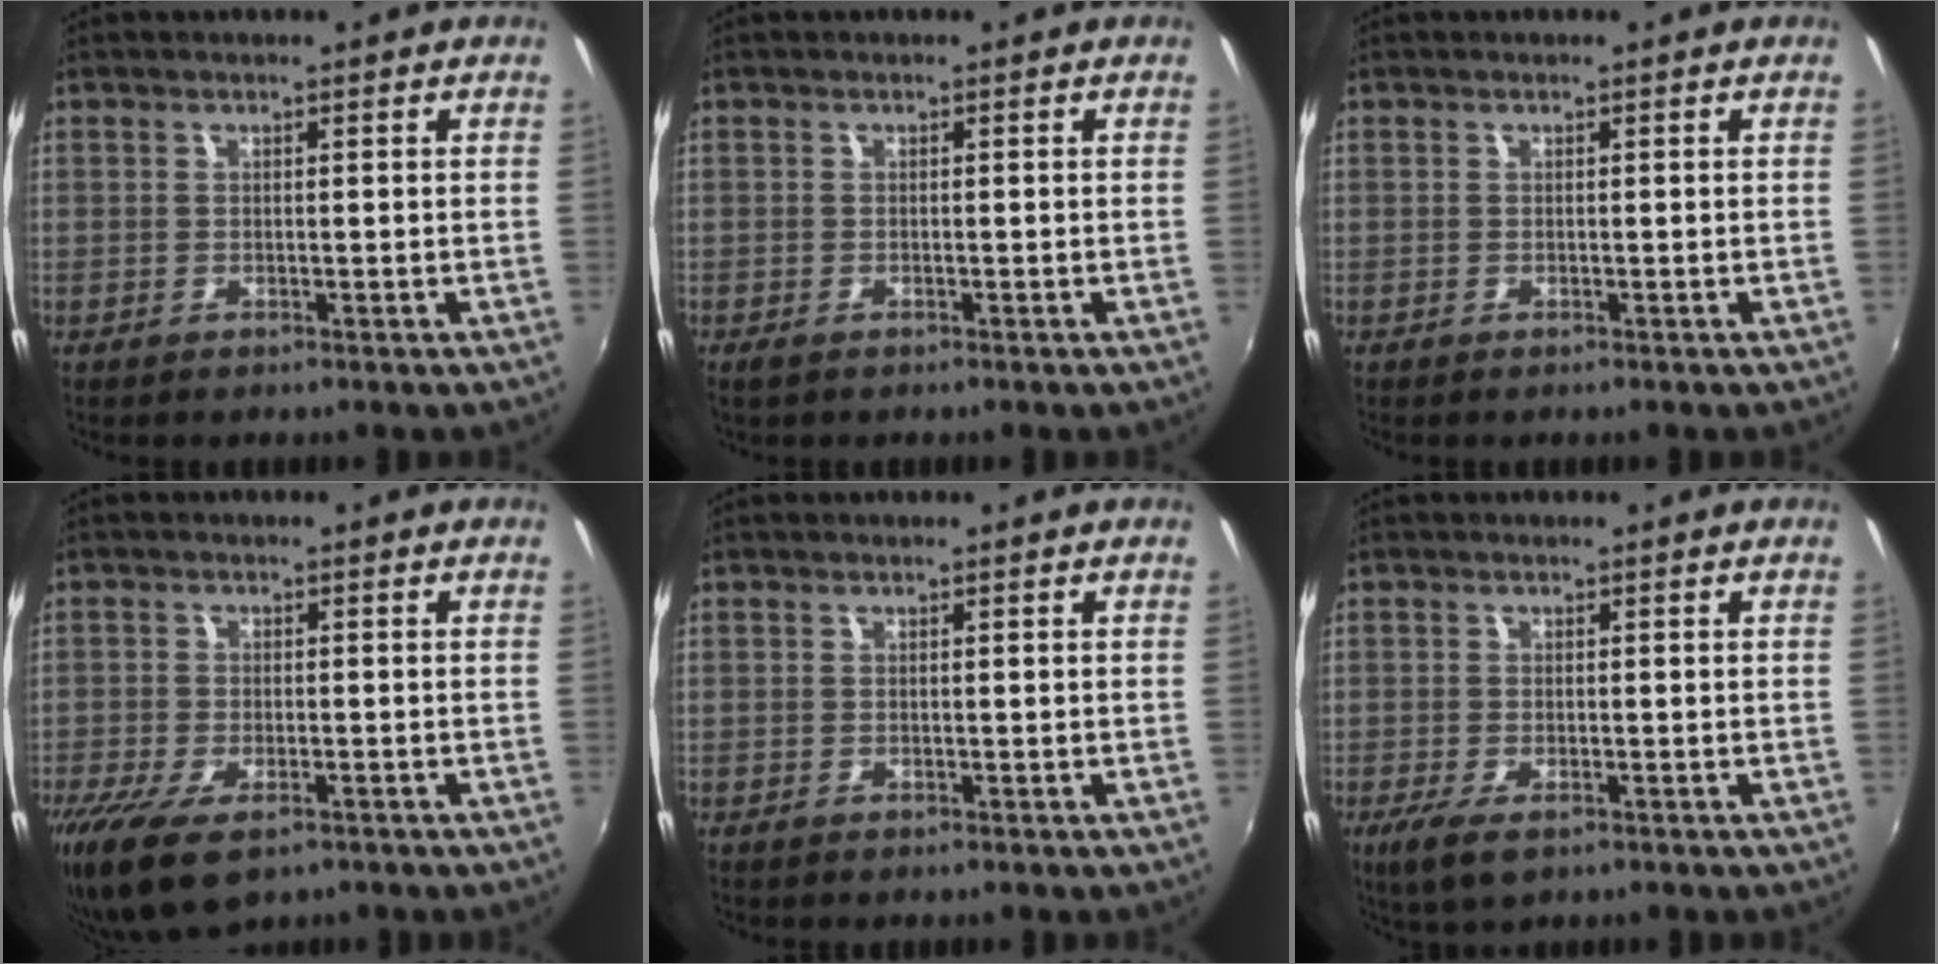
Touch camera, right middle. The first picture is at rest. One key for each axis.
{"total": 1.3, "fx": -0.9, "fy": 0.6, "fz": 0.6, "tx": -0.014, "ty": -0.005, "tz": -0.018}
{"total": 0.0}
{"total": 9.0, "fx": -5.7, "fy": 3.9, "fz": 5.8, "tx": -0.135, "ty": -0.035, "tz": -0.099}
{"total": 0.0}
{"total": 4.6, "fx": -2.5, "fy": 1.7, "fz": 3.4, "tx": -0.075, "ty": -0.017, "tz": -0.043}